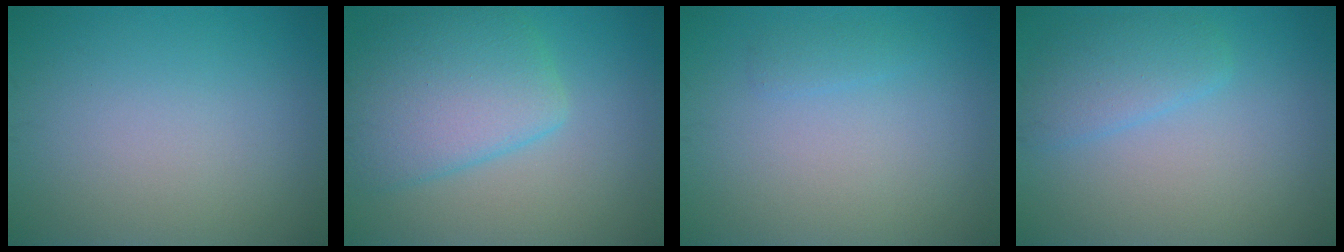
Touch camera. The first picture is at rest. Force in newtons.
{"total": 6.3, "press": 6.2, "slide": 0.5}
{"total": 0.8, "press": 0.8, "slide": 0.0}
{"total": 2.7, "press": 2.7, "slide": 0.1}